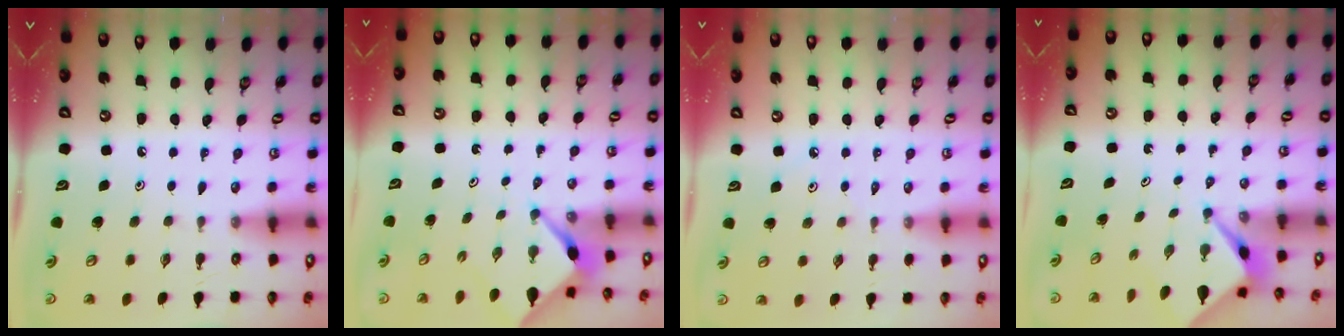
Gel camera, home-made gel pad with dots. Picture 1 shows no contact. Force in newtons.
{"total": 2.7, "press": 2.7, "slide": 0.3}
{"total": 1.5, "press": 1.4, "slide": 0.4}
{"total": 2.7, "press": 2.7, "slide": 0.2}